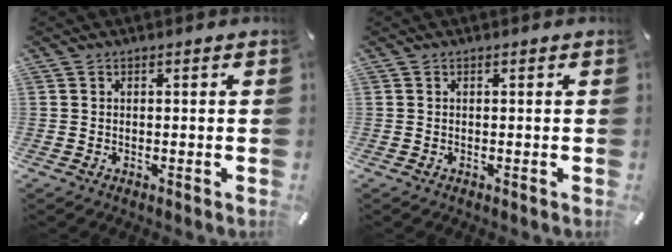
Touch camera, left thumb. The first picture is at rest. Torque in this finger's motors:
{"motor_torque": [-0.02, 0.17, -0.04, -0.09, -0.01]}